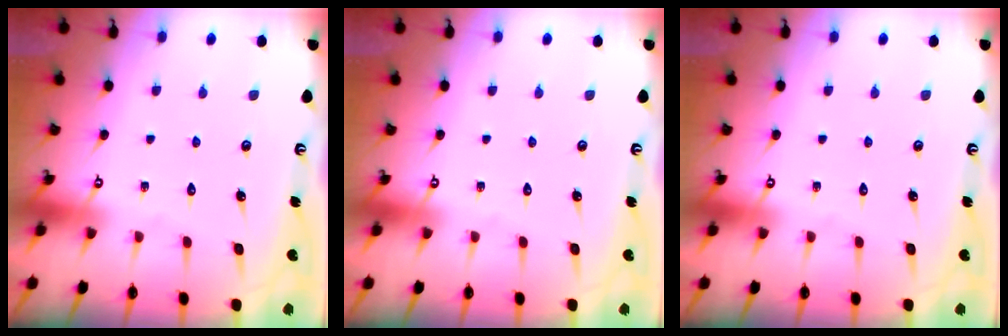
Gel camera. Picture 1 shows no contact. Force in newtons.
{"total": 0.0}
{"total": 0.0}